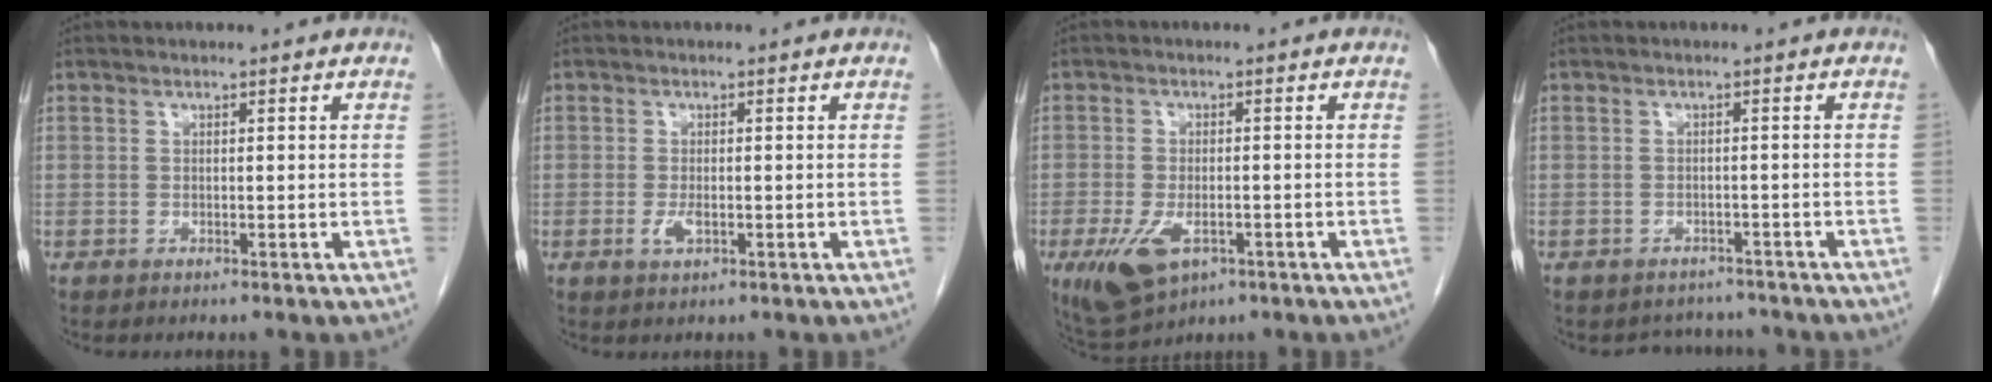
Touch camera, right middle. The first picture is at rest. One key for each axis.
{"total": 1.9, "fx": -0.6, "fy": 0.7, "fz": 1.7, "tx": -0.034, "ty": -0.002, "tz": -0.007}
{"total": 7.5, "fx": -3.5, "fy": 3.7, "fz": 5.5, "tx": -0.107, "ty": -0.012, "tz": -0.048}
{"total": 4.0, "fx": -3.6, "fy": 1.6, "fz": -0.3, "tx": 0.002, "ty": 0.006, "tz": -0.048}